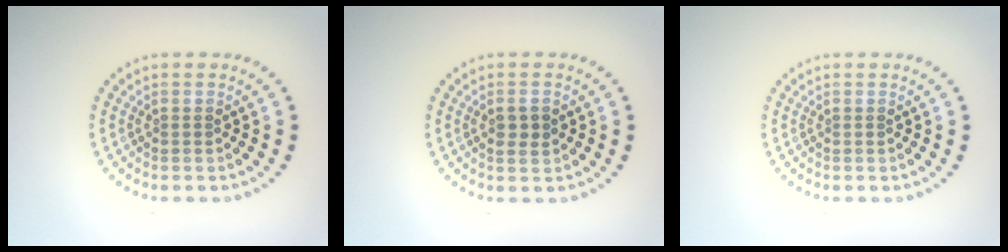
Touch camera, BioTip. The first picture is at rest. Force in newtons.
{"total": 1.8, "press": 1.8, "slide": 0.2}
{"total": 0.0}